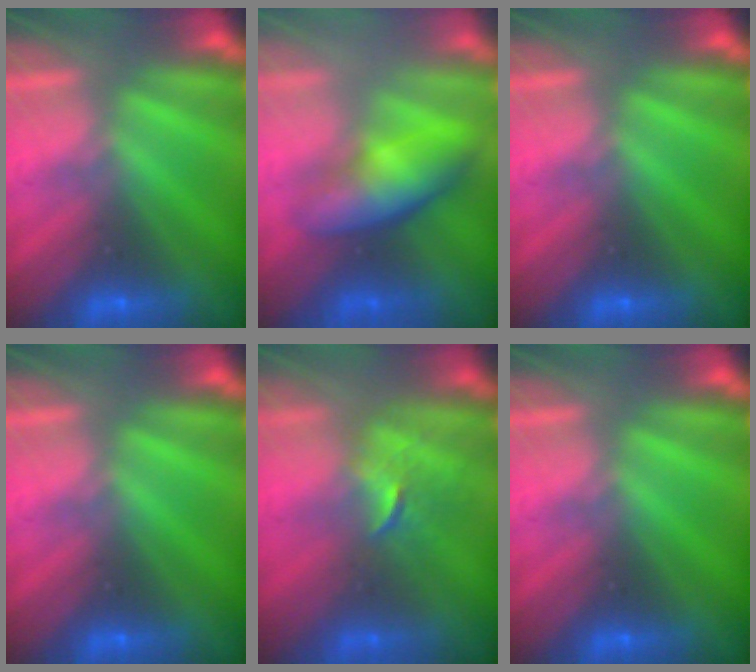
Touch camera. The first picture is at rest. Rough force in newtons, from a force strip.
{"total": 4.5}
{"total": 0.0}
{"total": 0.0}
{"total": 2.5}
{"total": 0.0}